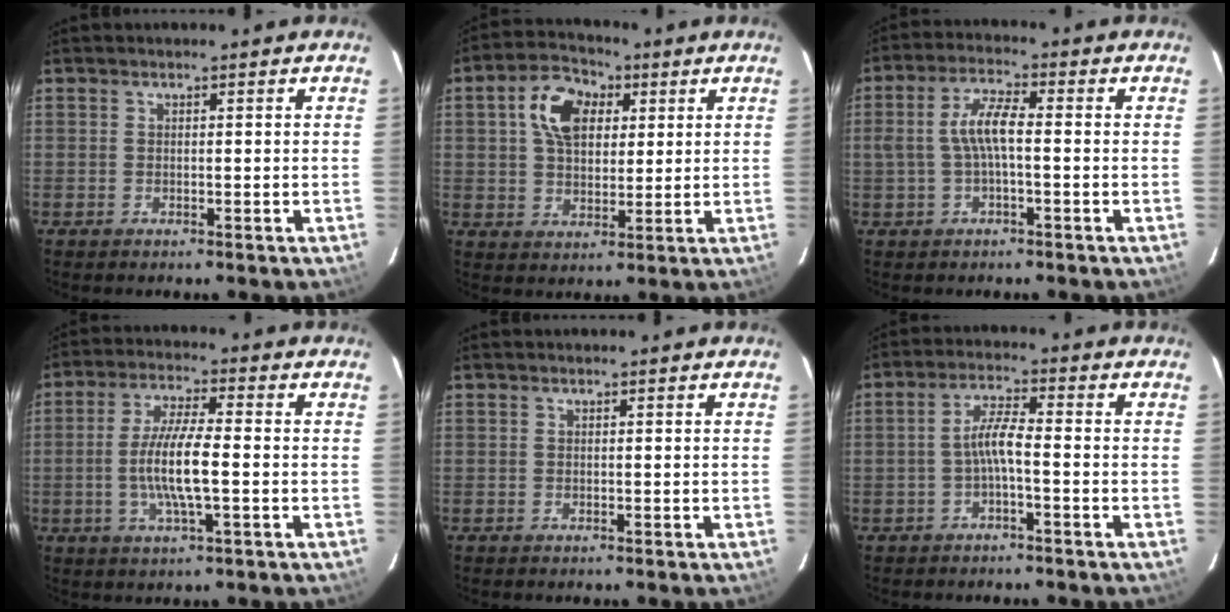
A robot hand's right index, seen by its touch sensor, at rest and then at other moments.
{"total": 10.1, "force": [3.2, 6.7, 6.9], "torque": [-0.127, 0.031, 0.053]}
{"total": 6.0, "force": [-0.5, 1.7, 5.8], "torque": [-0.117, 0.012, -0.007]}
{"total": 9.3, "force": [-1.5, 1.4, 9.0], "torque": [-0.176, -0.002, -0.032]}
{"total": 0.0}
{"total": 4.0, "force": [-1.5, 0.5, 3.7], "torque": [-0.079, 0.012, -0.029]}